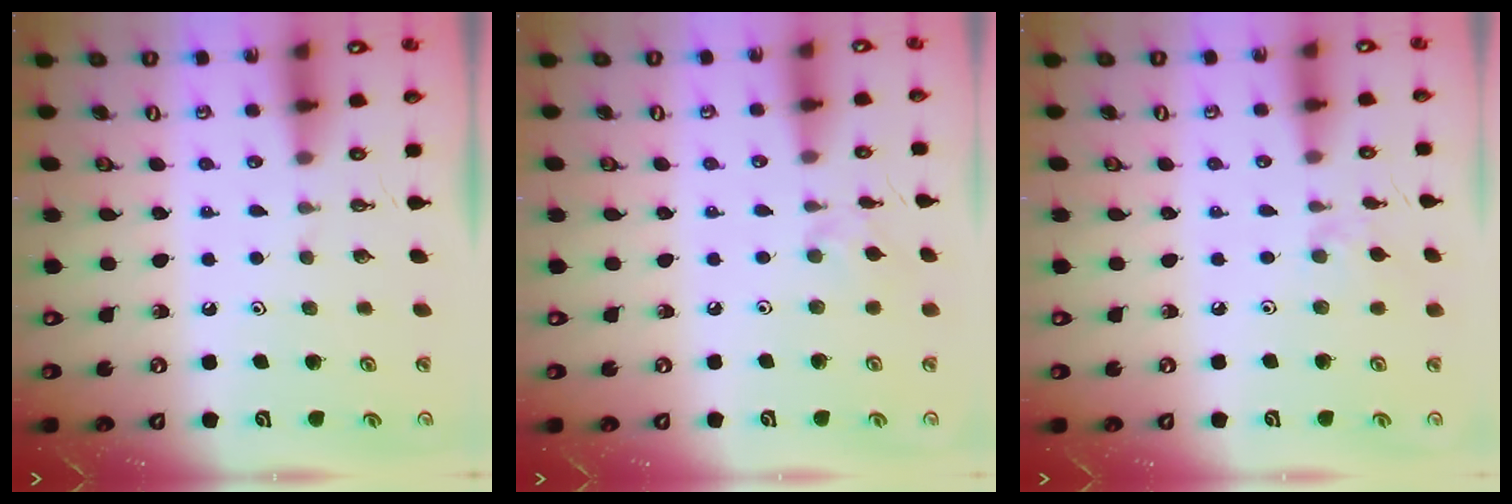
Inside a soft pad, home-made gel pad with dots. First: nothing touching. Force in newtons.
{"total": 2.4, "press": 2.3, "slide": 0.5}
{"total": 2.5, "press": 2.5, "slide": 0.5}